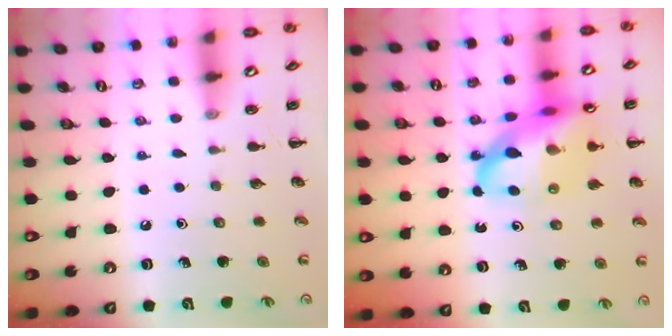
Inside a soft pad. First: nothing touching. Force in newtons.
{"total": 20.5, "press": 20.0, "slide": 4.3}